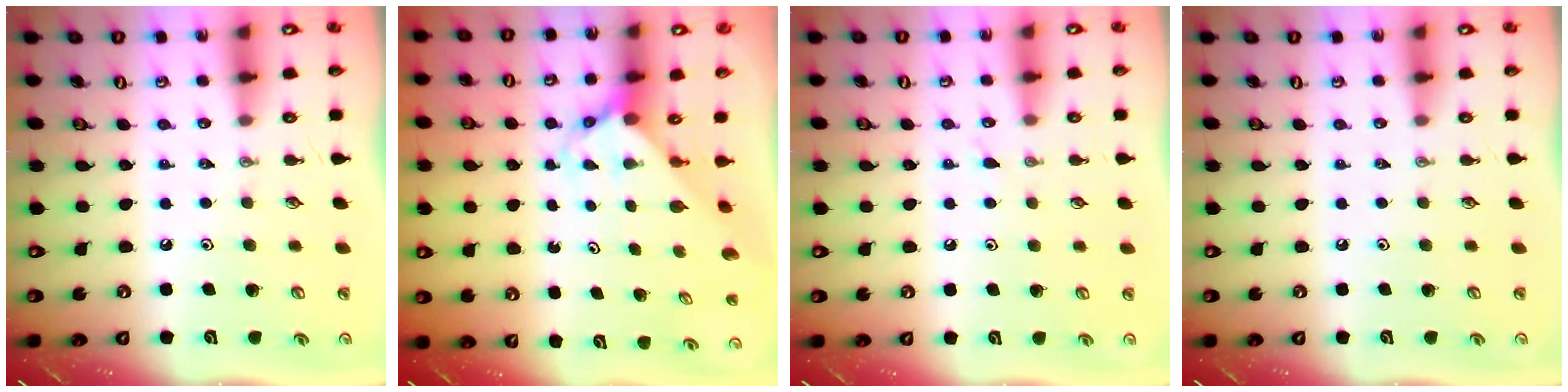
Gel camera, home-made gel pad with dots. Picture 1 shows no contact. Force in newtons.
{"total": 3.4, "press": 3.4, "slide": 0.3}
{"total": 5.7, "press": 5.7, "slide": 0.6}
{"total": 0.0}